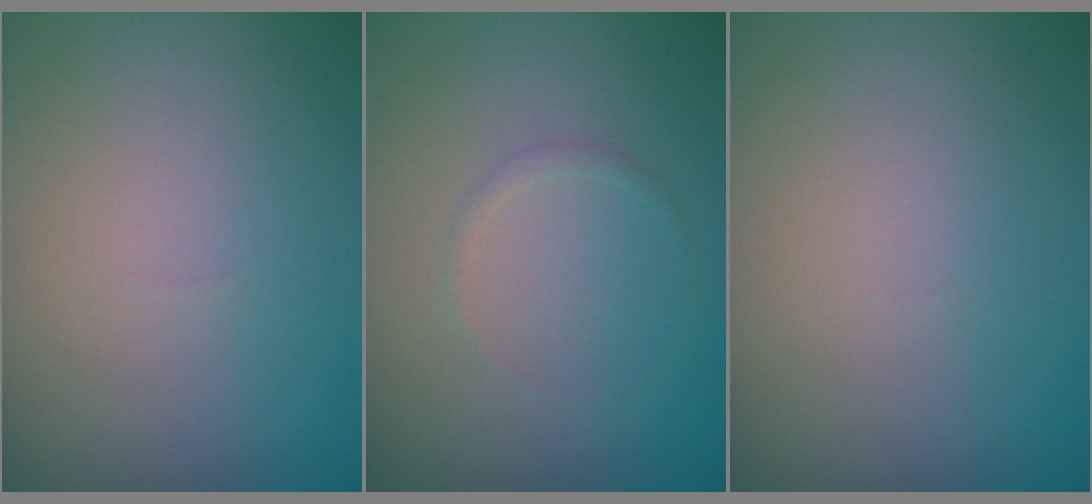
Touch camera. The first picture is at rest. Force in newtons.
{"total": 0.6, "press": 0.6, "slide": 0.1}
{"total": 0.0}